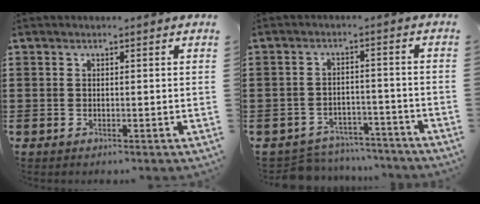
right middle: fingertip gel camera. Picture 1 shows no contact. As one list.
[{"total": 5.0, "force": [-4.9, 0.9, 0.0], "torque": [-0.002, 0.013, -0.102]}]